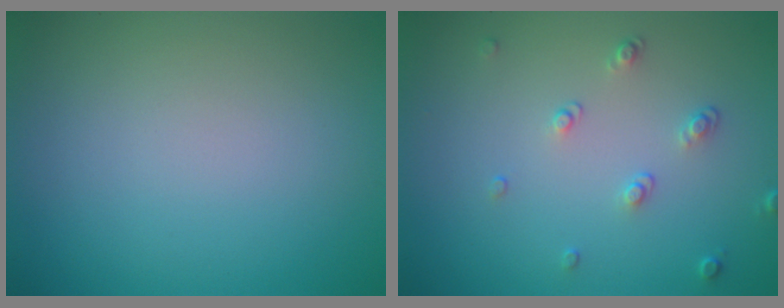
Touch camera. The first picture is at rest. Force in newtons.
{"total": 1.5, "press": 1.0, "slide": 1.1}